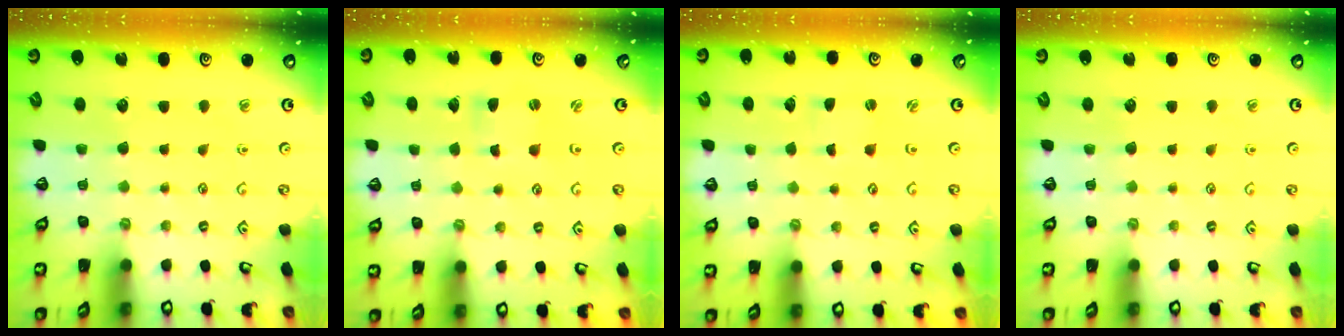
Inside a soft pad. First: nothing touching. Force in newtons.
{"total": 1.1, "press": 1.0, "slide": 0.2}
{"total": 0.0}
{"total": 0.0}